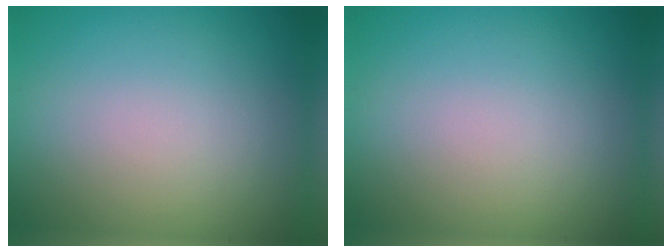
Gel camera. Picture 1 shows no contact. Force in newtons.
{"total": 0.0}